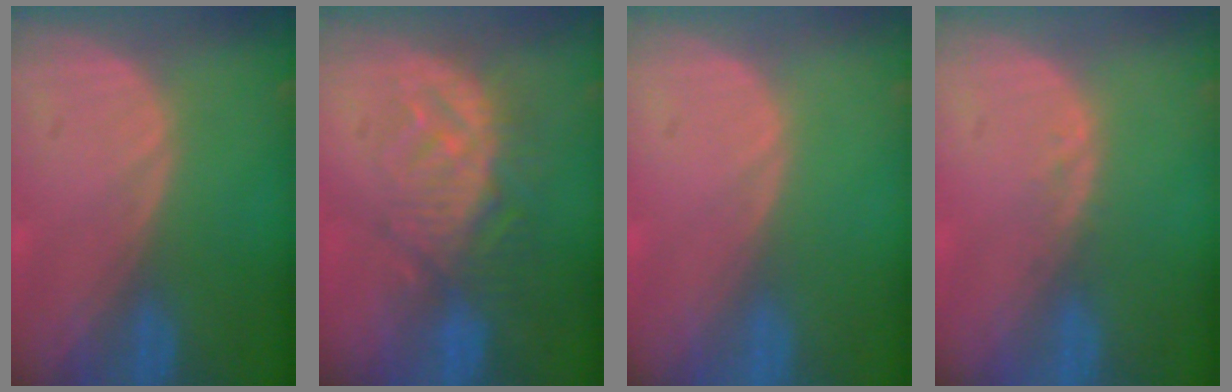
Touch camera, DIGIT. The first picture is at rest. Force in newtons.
{"total": 9.3, "press": 8.1, "slide": 4.6}
{"total": 0.0}
{"total": 1.0, "press": 1.0, "slide": 0.2}